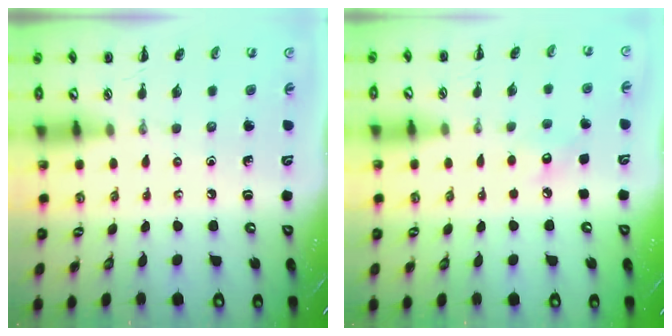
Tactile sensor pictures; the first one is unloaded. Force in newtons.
{"total": 6.7, "press": 6.5, "slide": 1.7}